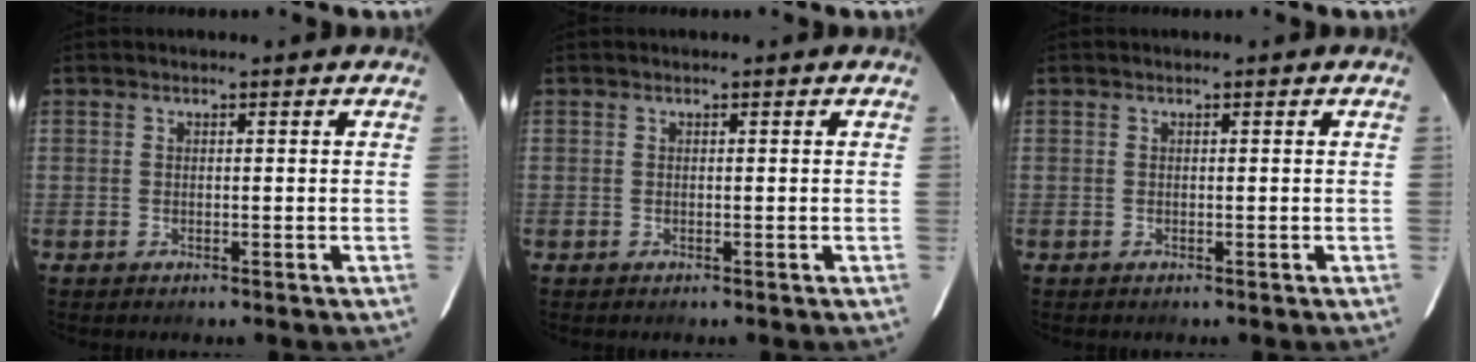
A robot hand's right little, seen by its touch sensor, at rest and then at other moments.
{"total": 0.0}
{"total": 0.0}